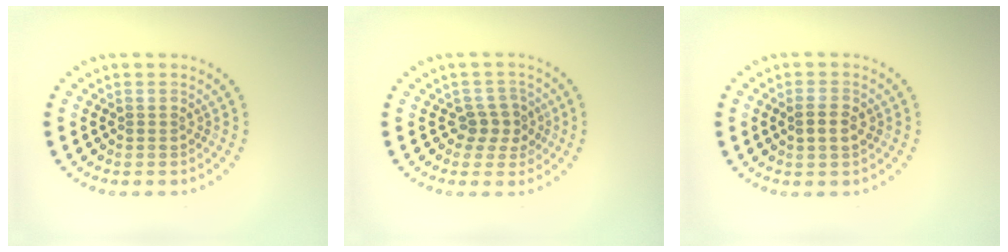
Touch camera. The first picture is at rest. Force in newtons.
{"total": 2.2, "press": 2.0, "slide": 1.0}
{"total": 1.8, "press": 1.8, "slide": 0.3}